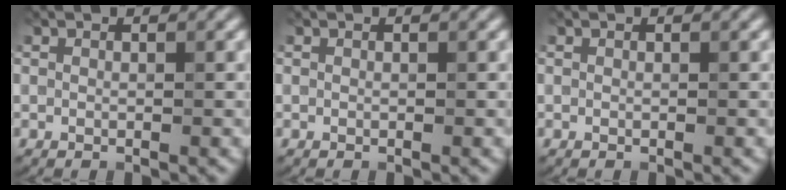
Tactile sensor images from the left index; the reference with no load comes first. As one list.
[{"total": 0.0}, {"total": 0.0}]